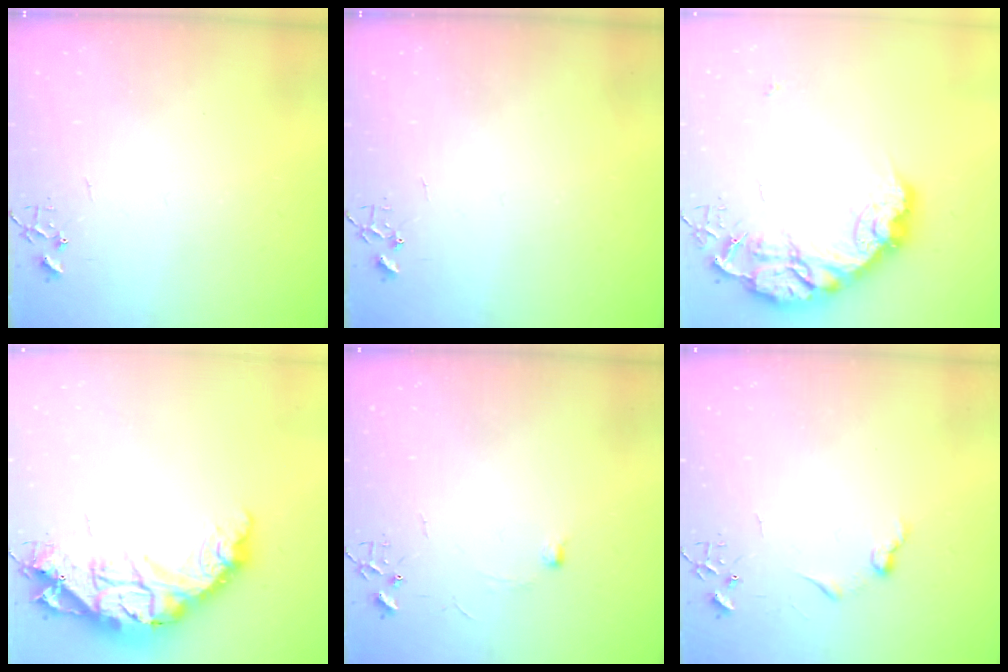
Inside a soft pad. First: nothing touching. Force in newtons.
{"total": 0.0}
{"total": 25.5, "press": 25.4, "slide": 2.1}
{"total": 21.4, "press": 21.3, "slide": 2.0}
{"total": 4.4, "press": 4.3, "slide": 0.6}
{"total": 6.3, "press": 6.3, "slide": 0.5}